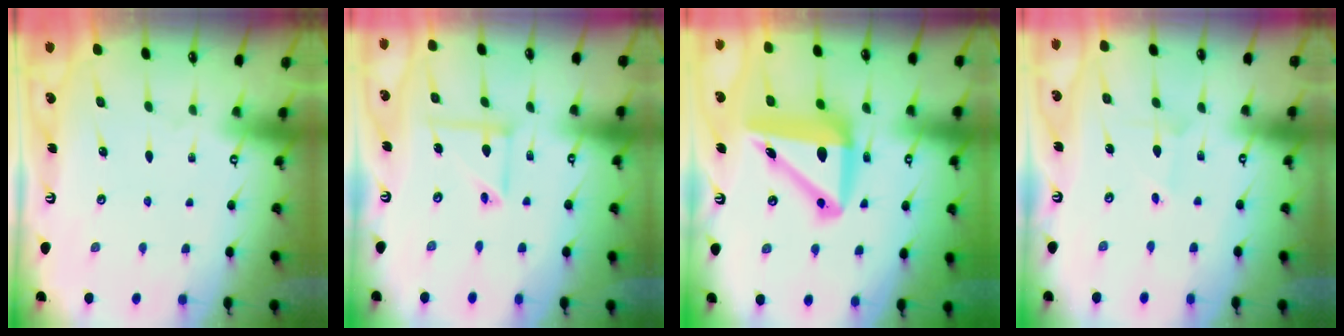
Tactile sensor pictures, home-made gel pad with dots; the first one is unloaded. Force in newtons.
{"total": 6.7, "press": 6.7, "slide": 0.2}
{"total": 14.5, "press": 14.3, "slide": 2.8}
{"total": 1.2, "press": 1.2, "slide": 0.1}